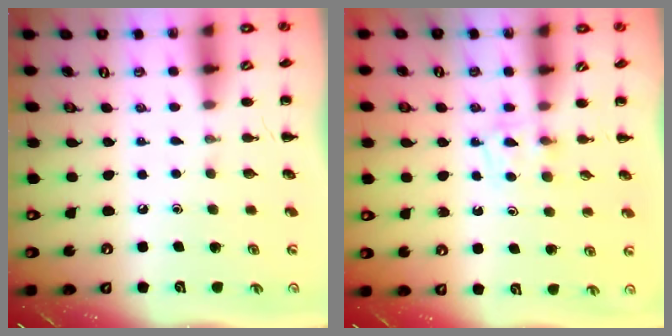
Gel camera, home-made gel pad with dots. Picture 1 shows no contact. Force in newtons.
{"total": 4.3, "press": 4.0, "slide": 1.6}